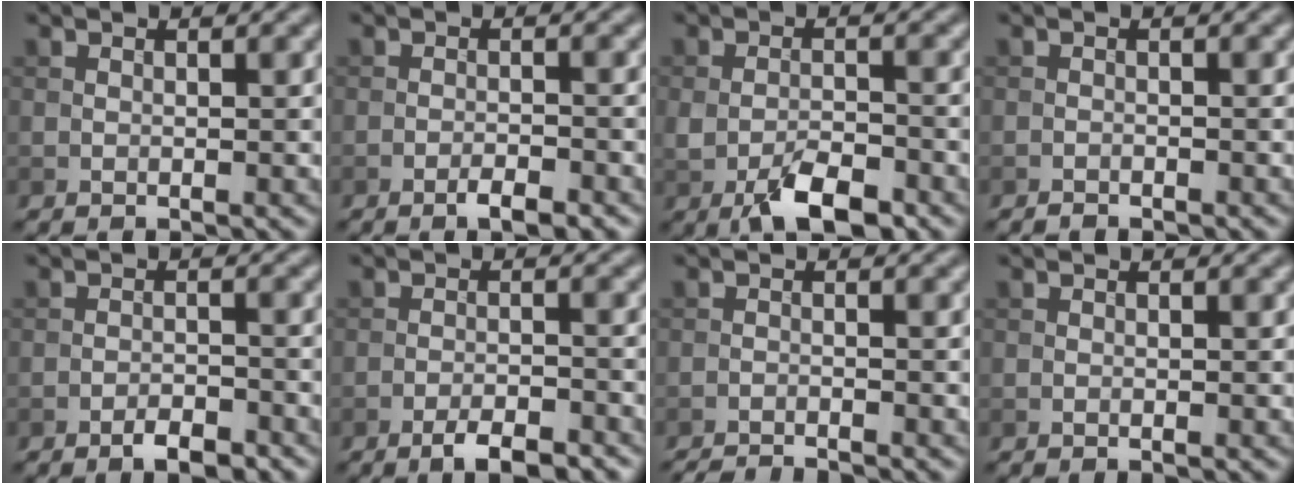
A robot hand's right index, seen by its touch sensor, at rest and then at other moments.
{"total": 2.0, "force": [-1.4, 0.4, 1.4], "torque": [-0.022, 0.002, -0.024]}
{"total": 5.1, "force": [-2.6, 2.2, 3.7], "torque": [-0.072, -0.007, -0.047]}
{"total": 0.6, "force": [-0.6, 0.1, 0.0], "torque": [0.001, 0.000, -0.013]}
{"total": 2.3, "force": [-1.7, 0.7, 1.4], "torque": [-0.018, 0.004, -0.031]}
{"total": 3.5, "force": [-2.6, 0.8, 2.3], "torque": [-0.038, 0.003, -0.043]}
{"total": 3.8, "force": [-3.6, 0.4, 1.1], "torque": [-0.018, -0.012, -0.061]}
{"total": 0.0}